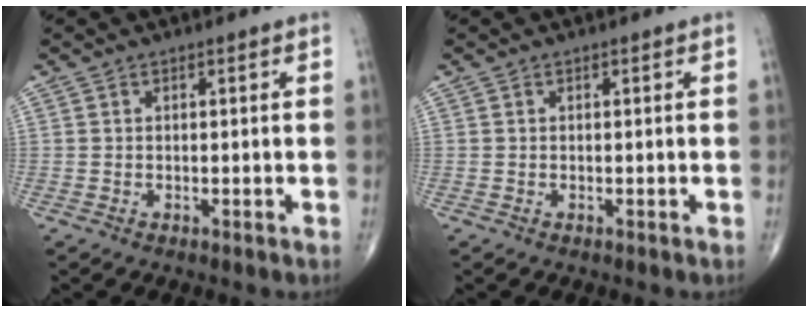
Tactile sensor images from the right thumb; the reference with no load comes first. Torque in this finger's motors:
{"motor_torque": [0.00, 0.00, -0.13, 0.13, 0.02]}